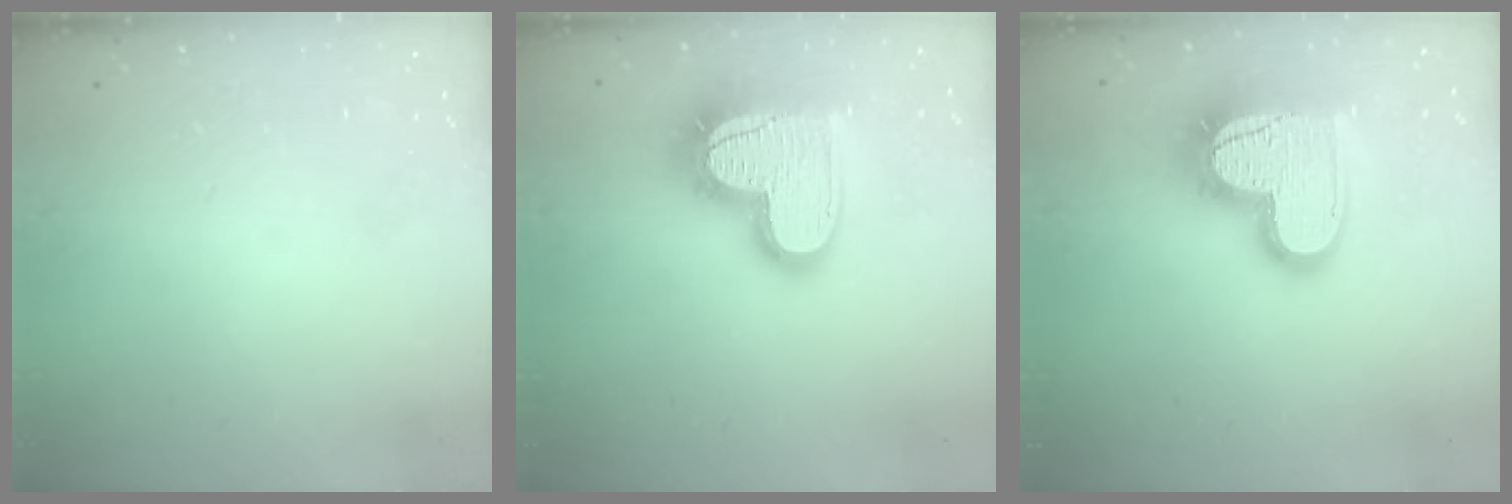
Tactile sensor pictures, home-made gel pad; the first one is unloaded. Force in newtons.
{"total": 21.1, "press": 21.1, "slide": 1.5}
{"total": 21.0, "press": 21.0, "slide": 1.7}